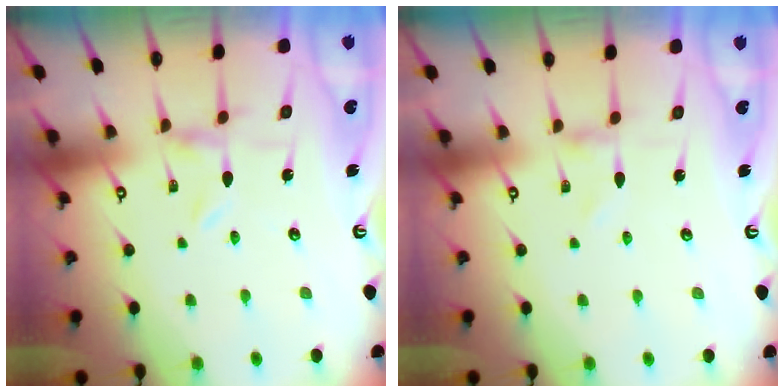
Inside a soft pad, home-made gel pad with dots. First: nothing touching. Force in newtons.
{"total": 0.0}